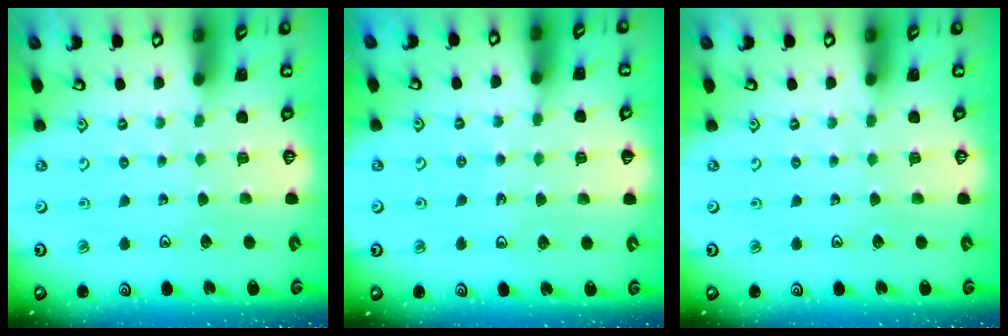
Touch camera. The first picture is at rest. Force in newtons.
{"total": 5.8, "press": 5.5, "slide": 1.9}
{"total": 0.0}